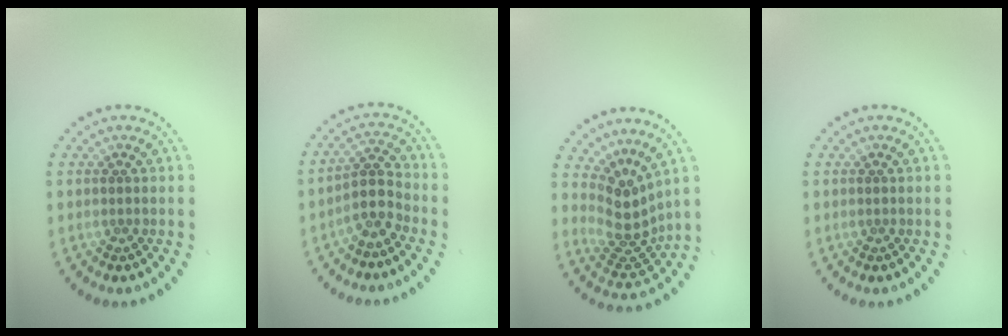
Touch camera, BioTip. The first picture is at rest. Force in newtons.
{"total": 2.9, "press": 2.3, "slide": 1.8}
{"total": 3.7, "press": 2.6, "slide": 2.6}
{"total": 0.0}